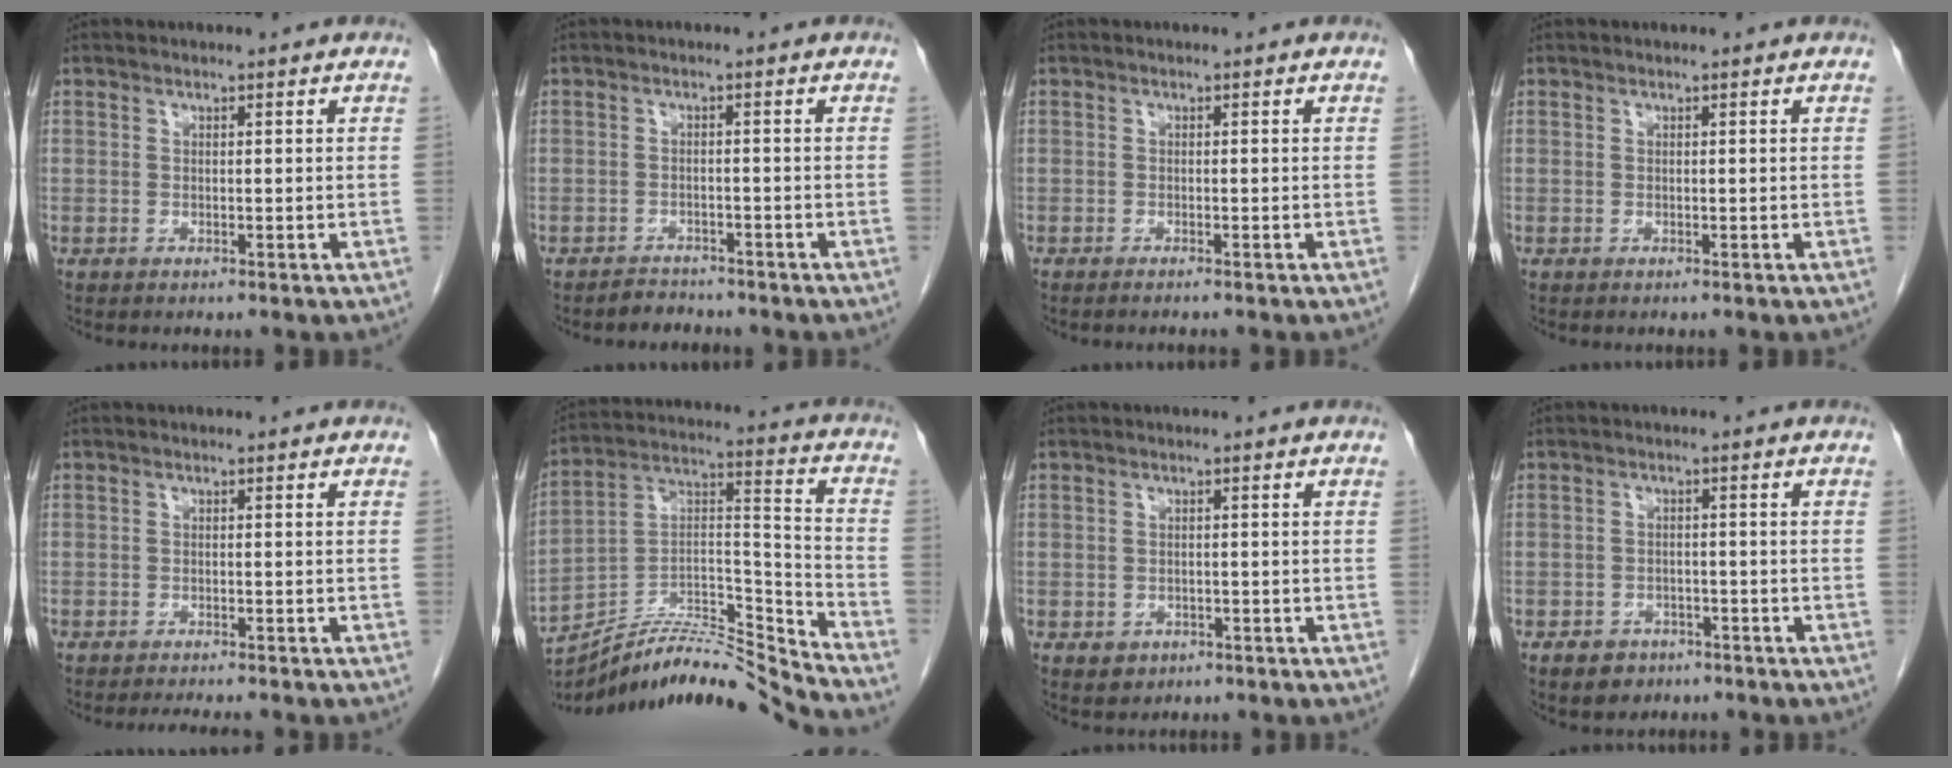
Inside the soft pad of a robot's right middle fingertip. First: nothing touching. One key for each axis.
{"total": 2.3, "fx": -2.1, "fy": 0.8, "fz": -0.3, "tx": 0.000, "ty": -0.001, "tz": -0.033}
{"total": 1.4, "fx": -1.2, "fy": -0.1, "fz": 0.7, "tx": -0.010, "ty": 0.000, "tz": -0.013}
{"total": 0.0}
{"total": 4.2, "fx": -3.8, "fy": 0.5, "fz": 1.7, "tx": -0.019, "ty": -0.007, "tz": -0.054}
{"total": 18.0, "fx": -17.5, "fy": -1.3, "fz": 4.1, "tx": -0.067, "ty": 0.052, "tz": -0.301}
{"total": 2.4, "fx": -1.2, "fy": 2.0, "fz": 0.6, "tx": -0.010, "ty": 0.005, "tz": -0.009}
{"total": 3.8, "fx": -2.4, "fy": 2.7, "fz": 1.0, "tx": -0.017, "ty": 0.007, "tz": -0.030}